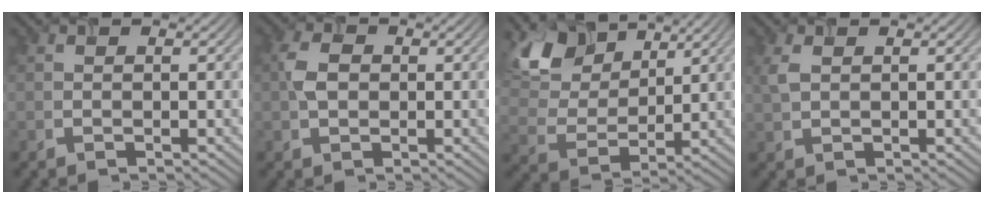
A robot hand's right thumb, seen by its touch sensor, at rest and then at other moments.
{"total": 3.1, "force": [0.2, 2.2, 2.1], "torque": [-0.048, 0.005, 0.000]}
{"total": 11.0, "force": [7.0, 6.0, 6.0], "torque": [-0.155, 0.015, 0.126]}
{"total": 2.1, "force": [0.8, 1.1, 1.5], "torque": [-0.047, 0.003, 0.018]}